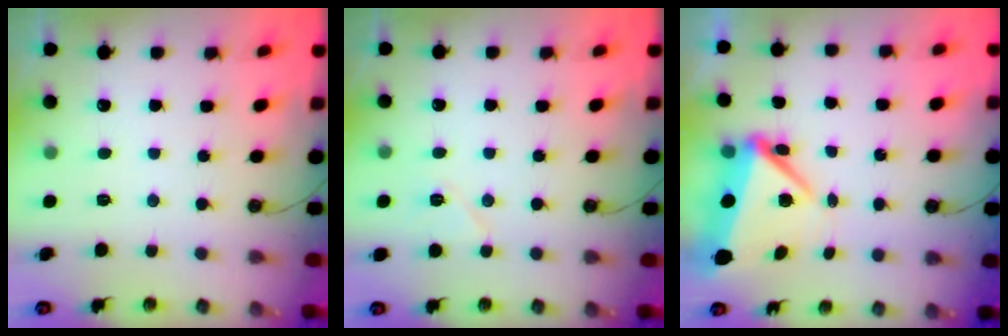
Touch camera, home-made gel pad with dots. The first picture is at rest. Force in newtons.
{"total": 5.9, "press": 5.8, "slide": 0.8}
{"total": 7.0, "press": 6.9, "slide": 1.3}